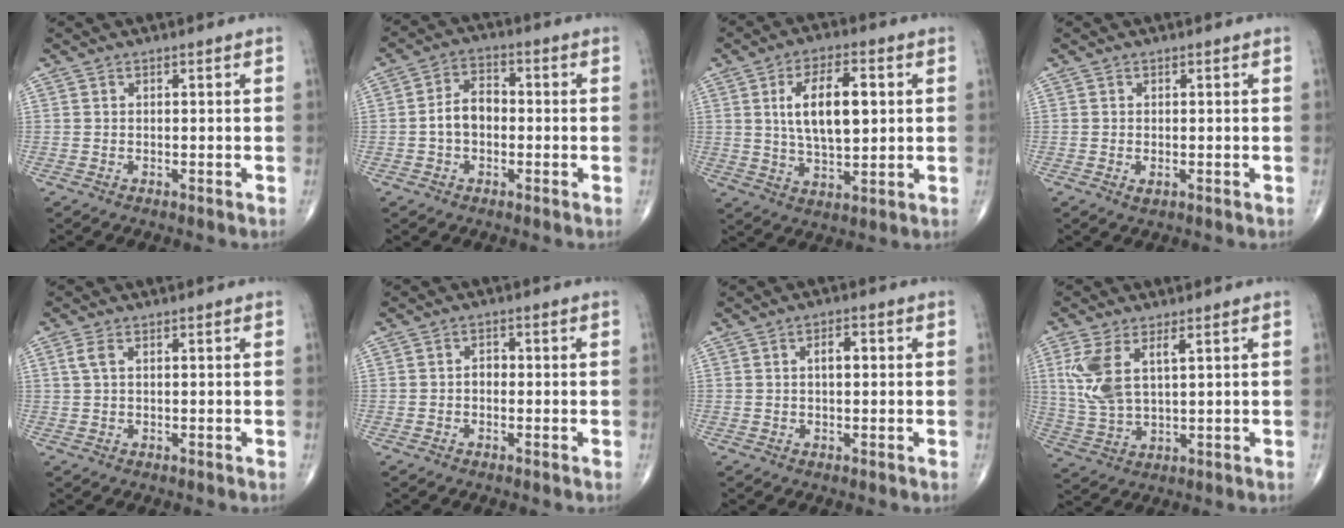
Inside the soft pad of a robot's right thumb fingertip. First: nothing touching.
{"total": 6.2, "force": [-0.8, 4.2, 4.4], "torque": [-0.070, 0.025, -0.023]}
{"total": 12.5, "force": [2.4, 5.8, 10.8], "torque": [-0.174, -0.006, 0.045]}
{"total": 1.1, "force": [-0.2, 0.6, 0.8], "torque": [-0.015, -0.004, -0.002]}
{"total": 2.0, "force": [0.7, 1.0, 1.6], "torque": [-0.045, 0.011, 0.018]}
{"total": 1.7, "force": [-0.4, 1.3, 1.1], "torque": [-0.007, 0.006, -0.010]}
{"total": 3.0, "force": [0.5, 1.5, 2.5], "torque": [-0.040, 0.007, 0.006]}
{"total": 9.1, "force": [3.1, 3.9, 7.6], "torque": [-0.169, -0.008, 0.073]}